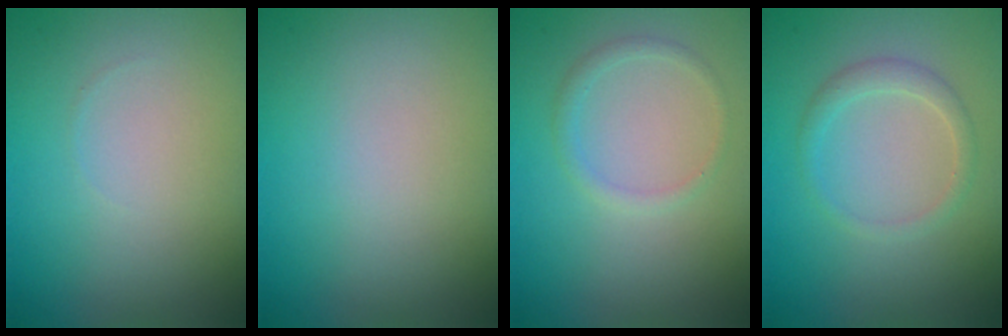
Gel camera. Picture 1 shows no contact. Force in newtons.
{"total": 0.0}
{"total": 1.2, "press": 1.2, "slide": 0.1}
{"total": 1.6, "press": 1.6, "slide": 0.1}